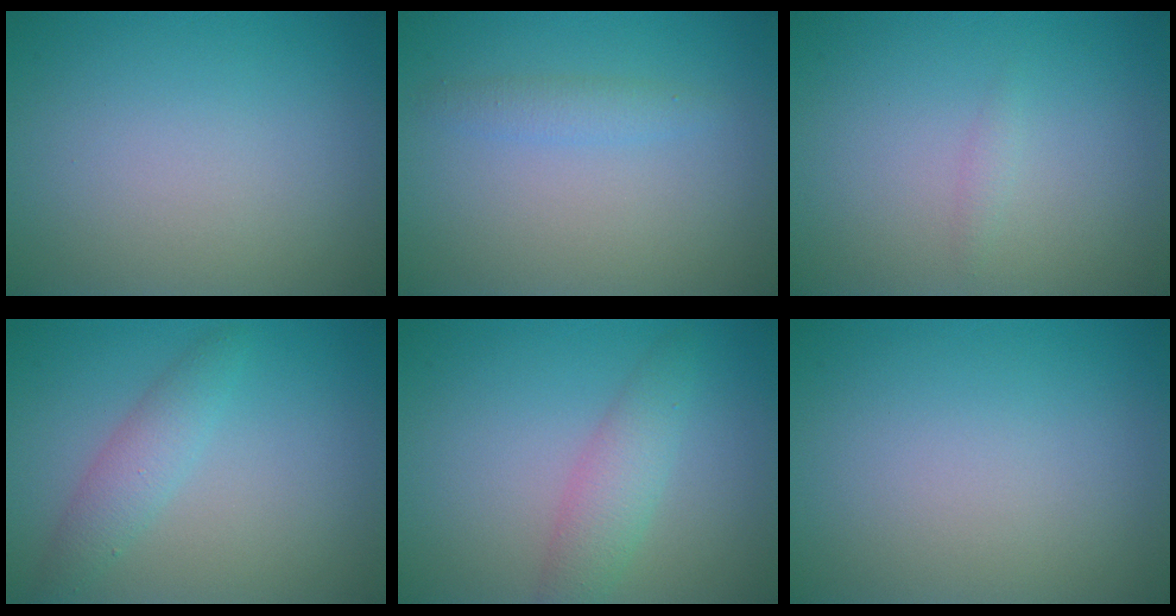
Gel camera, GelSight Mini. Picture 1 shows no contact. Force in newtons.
{"total": 1.5, "press": 1.4, "slide": 0.1}
{"total": 0.6, "press": 0.6, "slide": 0.0}
{"total": 2.4, "press": 2.4, "slide": 0.1}
{"total": 2.9, "press": 2.9, "slide": 0.0}
{"total": 0.0}